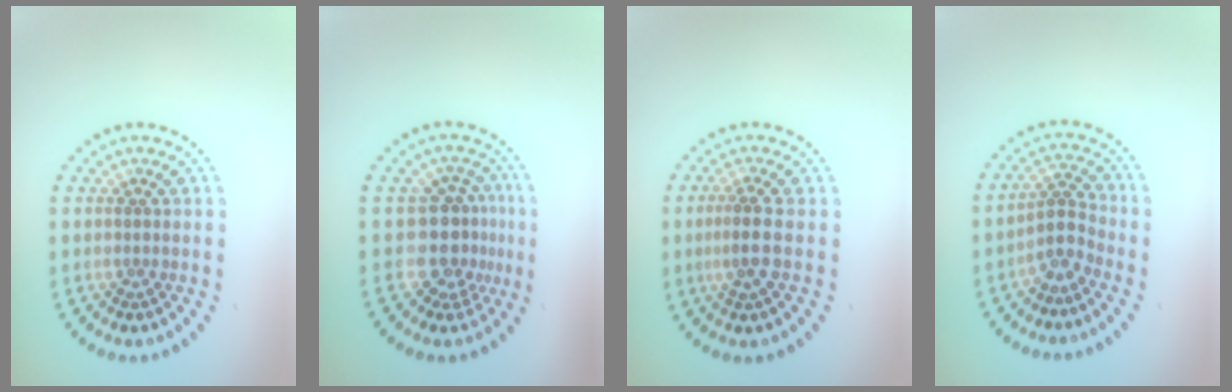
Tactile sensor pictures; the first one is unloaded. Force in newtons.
{"total": 3.5, "press": 2.7, "slide": 2.3}
{"total": 2.4, "press": 2.1, "slide": 1.1}
{"total": 2.5, "press": 1.7, "slide": 1.8}